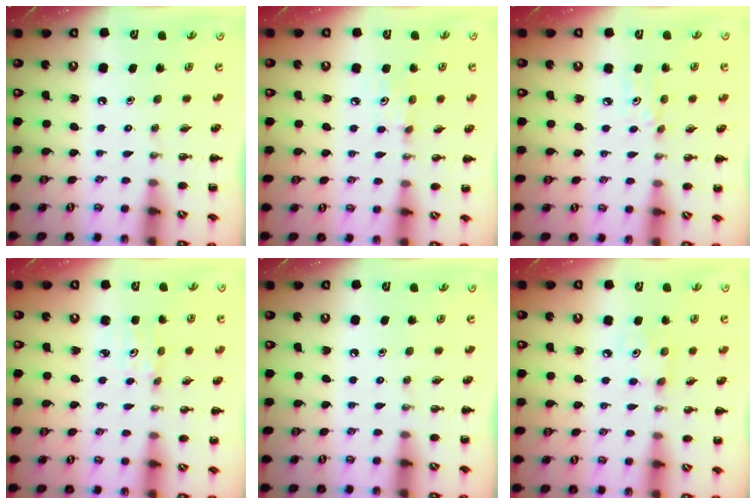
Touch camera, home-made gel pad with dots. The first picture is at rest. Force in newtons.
{"total": 5.4, "press": 5.2, "slide": 1.7}
{"total": 3.0, "press": 2.8, "slide": 1.1}
{"total": 1.4, "press": 1.3, "slide": 0.5}
{"total": 0.0}
{"total": 3.4, "press": 3.3, "slide": 0.9}